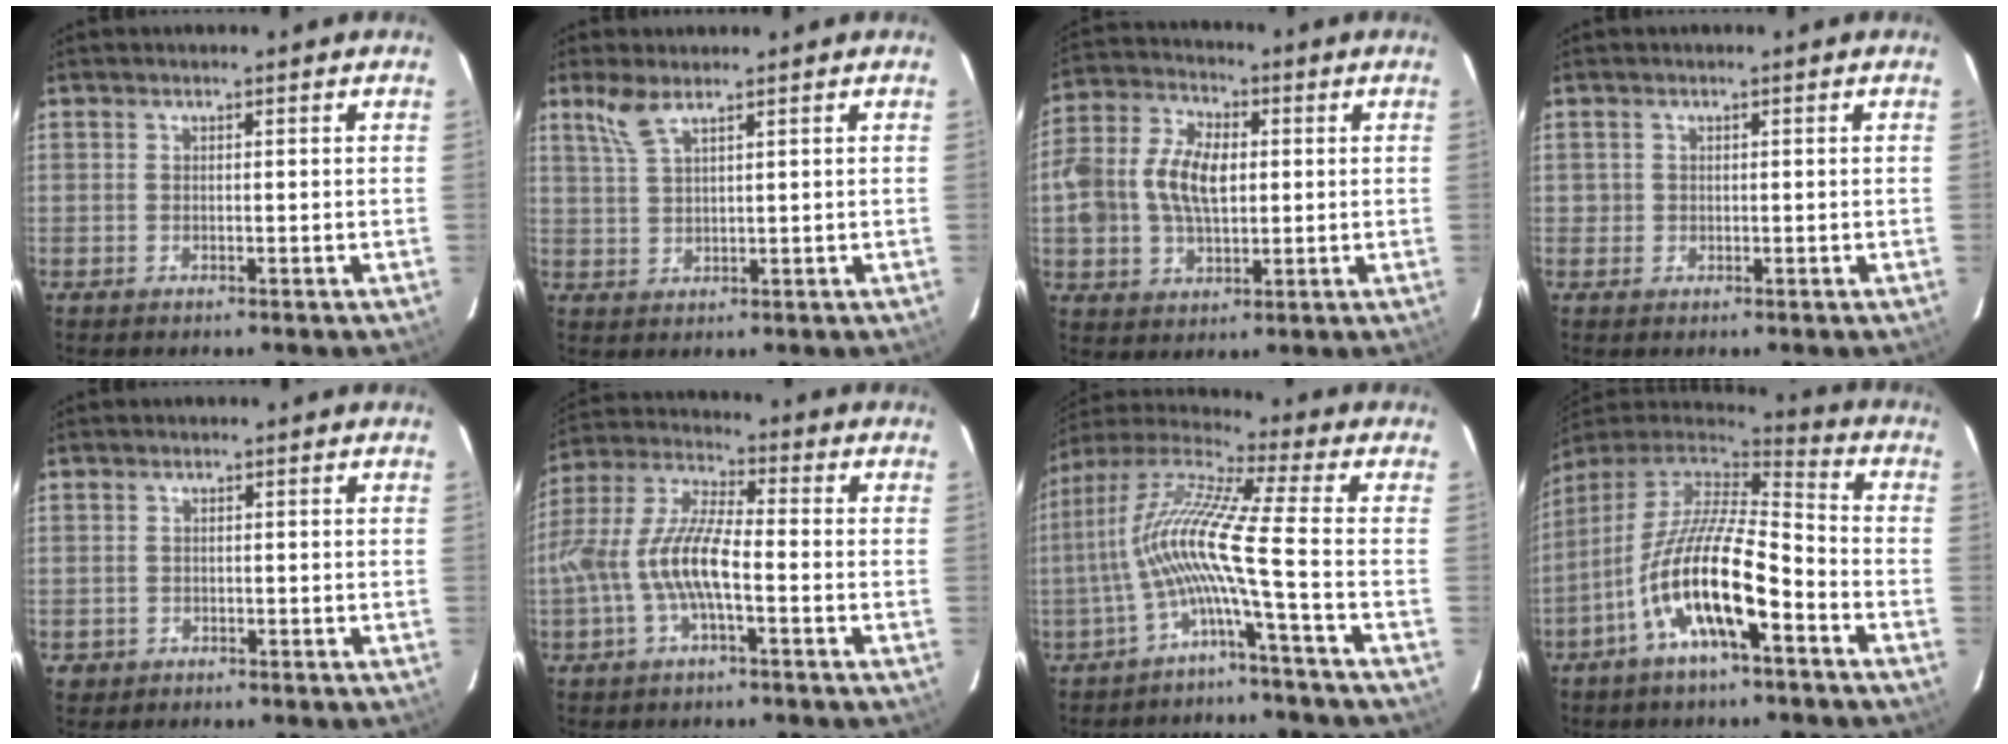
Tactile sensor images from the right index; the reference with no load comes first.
{"total": 3.9, "force": [2.9, 0.7, 2.6], "torque": [-0.058, 0.003, 0.064]}
{"total": 12.7, "force": [0.7, 7.9, 9.9], "torque": [-0.207, 0.020, 0.011]}
{"total": 1.1, "force": [0.0, 1.1, 0.0], "torque": [0.003, 0.001, -0.001]}
{"total": 1.9, "force": [-0.5, 1.9, 0.2], "torque": [-0.006, 0.001, -0.004]}
{"total": 11.8, "force": [-3.2, 3.2, 10.9], "torque": [-0.234, 0.005, -0.063]}
{"total": 11.6, "force": [-3.3, -1.6, 11.0], "torque": [-0.207, 0.004, -0.067]}
{"total": 17.1, "force": [-7.7, 4.7, 14.5], "torque": [-0.272, -0.018, -0.151]}